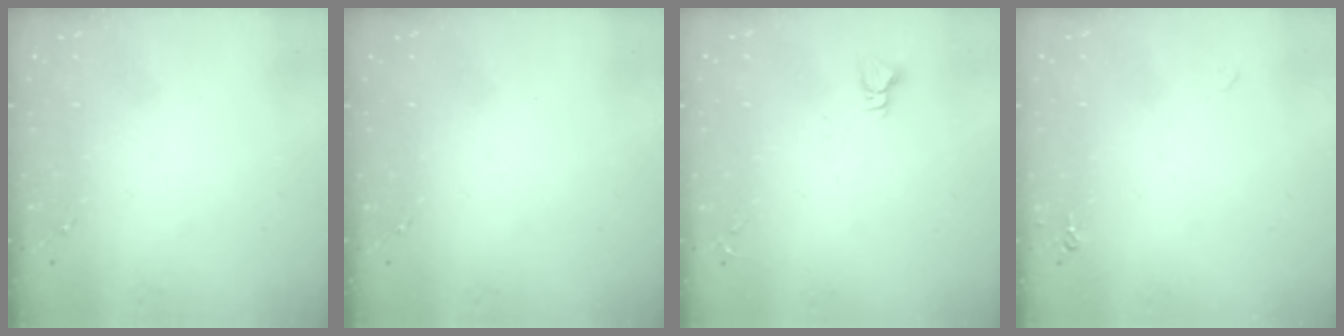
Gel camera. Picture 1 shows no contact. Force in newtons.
{"total": 0.0}
{"total": 2.9, "press": 2.9, "slide": 0.3}
{"total": 4.1, "press": 4.0, "slide": 0.7}